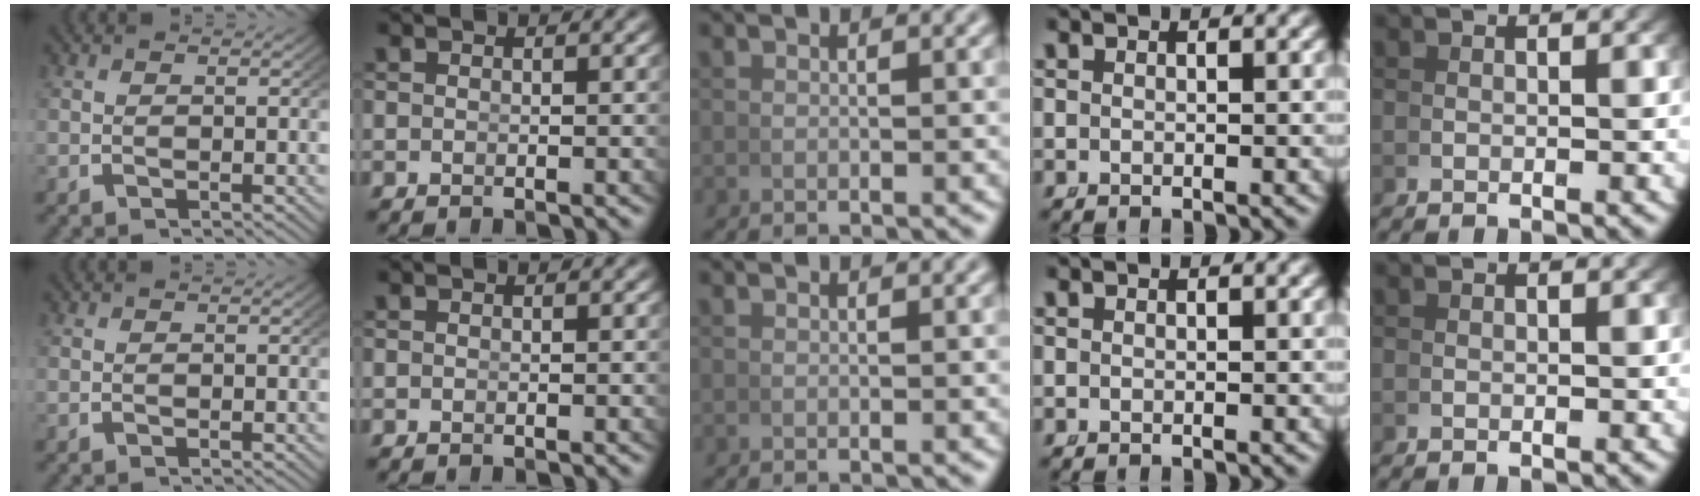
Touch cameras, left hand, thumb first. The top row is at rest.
{}